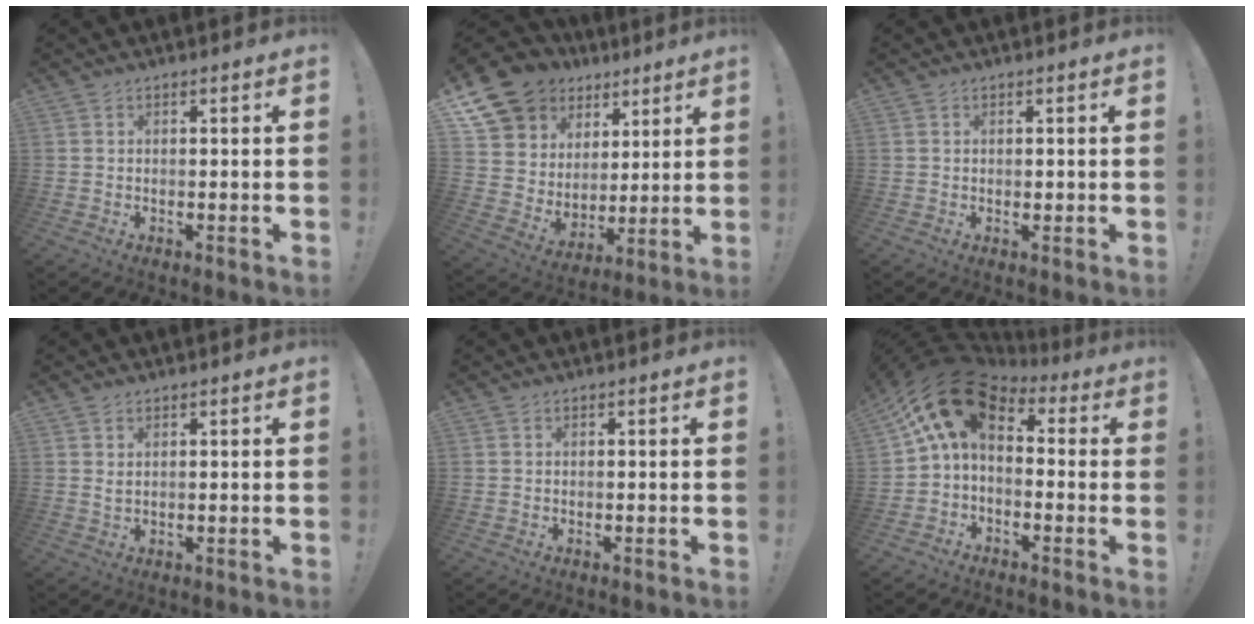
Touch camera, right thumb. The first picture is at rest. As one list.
[{"total": 14.3, "force": [9.4, 10.1, 3.6], "torque": [-0.066, -0.068, 0.199]}, {"total": 0.6, "force": [0.1, 0.6, 0.2], "torque": [0.006, -0.001, 0.000]}, {"total": 1.7, "force": [1.1, 0.8, 1.1], "torque": [-0.016, -0.002, 0.019]}, {"total": 0.0}, {"total": 15.0, "force": [5.6, 8.5, 10.9], "torque": [-0.204, -0.018, 0.101]}]